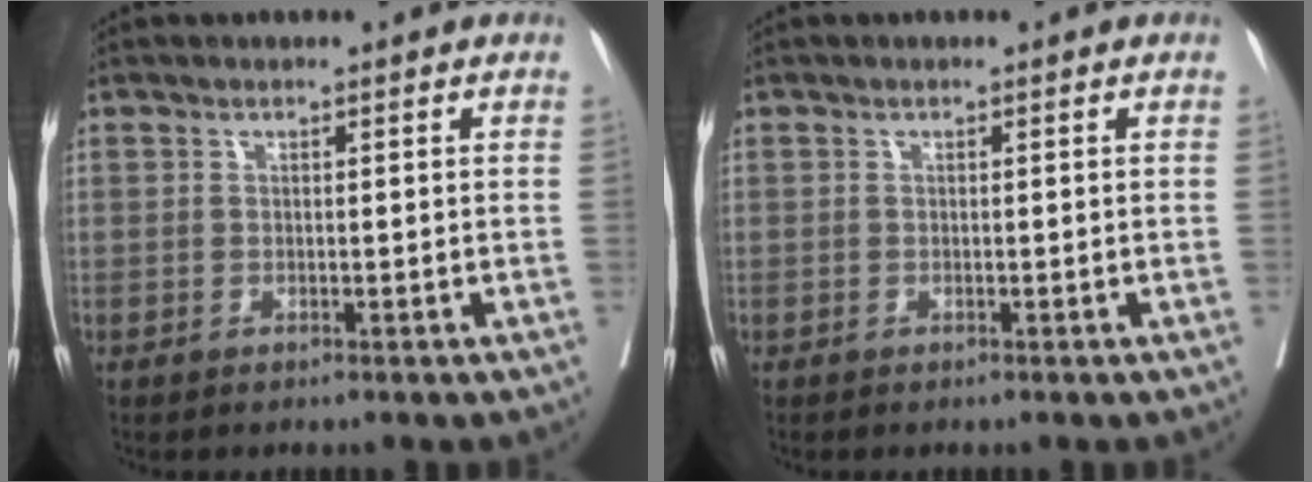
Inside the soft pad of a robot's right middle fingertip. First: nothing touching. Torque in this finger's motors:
{"motor_torque": [0.40, -0.41, 0.05, 0.01]}